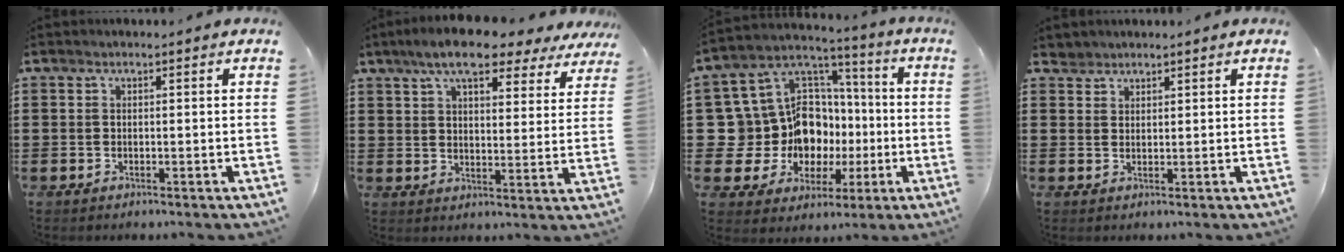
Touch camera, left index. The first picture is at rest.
{"total": 8.6, "force": [7.0, 2.0, 4.6], "torque": [-0.097, -0.014, 0.123]}
{"total": 14.4, "force": [-1.6, 13.1, 5.7], "torque": [-0.141, -0.022, -0.006]}
{"total": 1.8, "force": [1.6, 0.8, -0.1], "torque": [-0.003, 0.003, 0.033]}